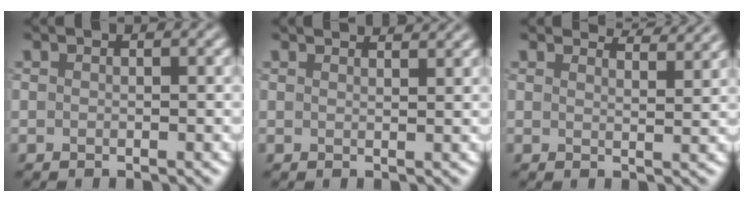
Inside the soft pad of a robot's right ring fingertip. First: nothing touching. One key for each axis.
{"total": 2.8, "fx": 2.6, "fy": 0.6, "fz": 1.0, "tx": 0.000, "ty": 0.007, "tz": 0.016}
{"total": 4.2, "fx": 4.0, "fy": 0.4, "fz": 1.0, "tx": -0.014, "ty": 0.006, "tz": 0.044}